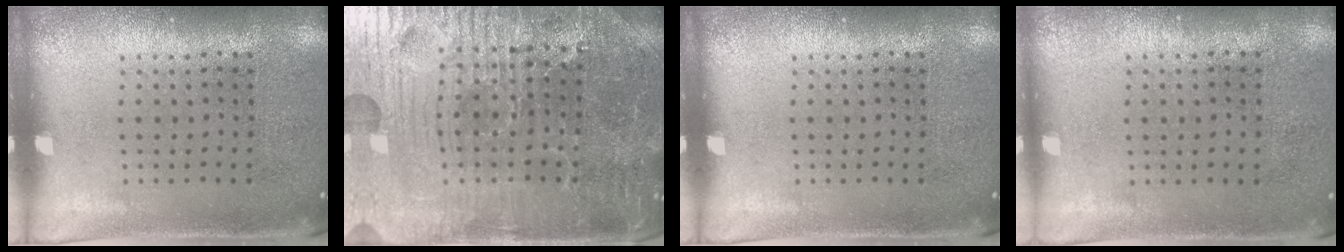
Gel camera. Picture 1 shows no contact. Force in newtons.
{"total": 5.1, "press": 5.0, "slide": 1.1}
{"total": 0.0}
{"total": 0.0}